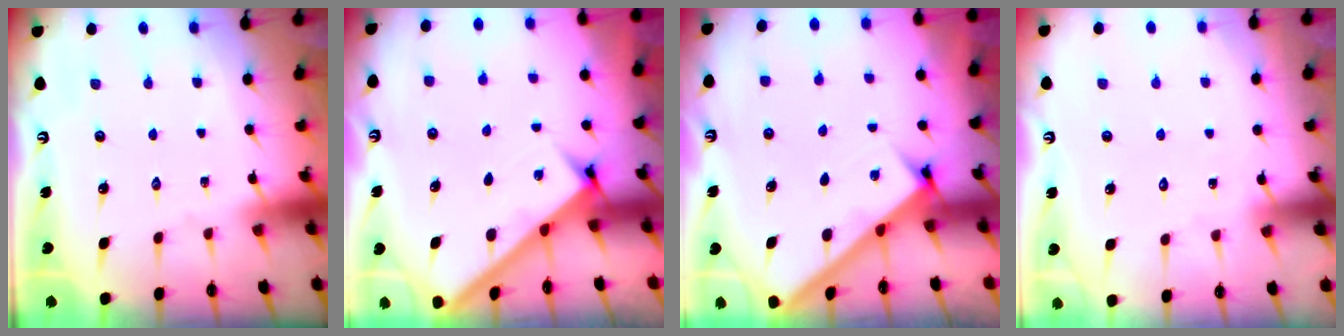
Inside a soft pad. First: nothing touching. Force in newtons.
{"total": 2.9, "press": 2.8, "slide": 0.4}
{"total": 2.5, "press": 2.5, "slide": 0.3}
{"total": 5.2, "press": 5.2, "slide": 0.4}